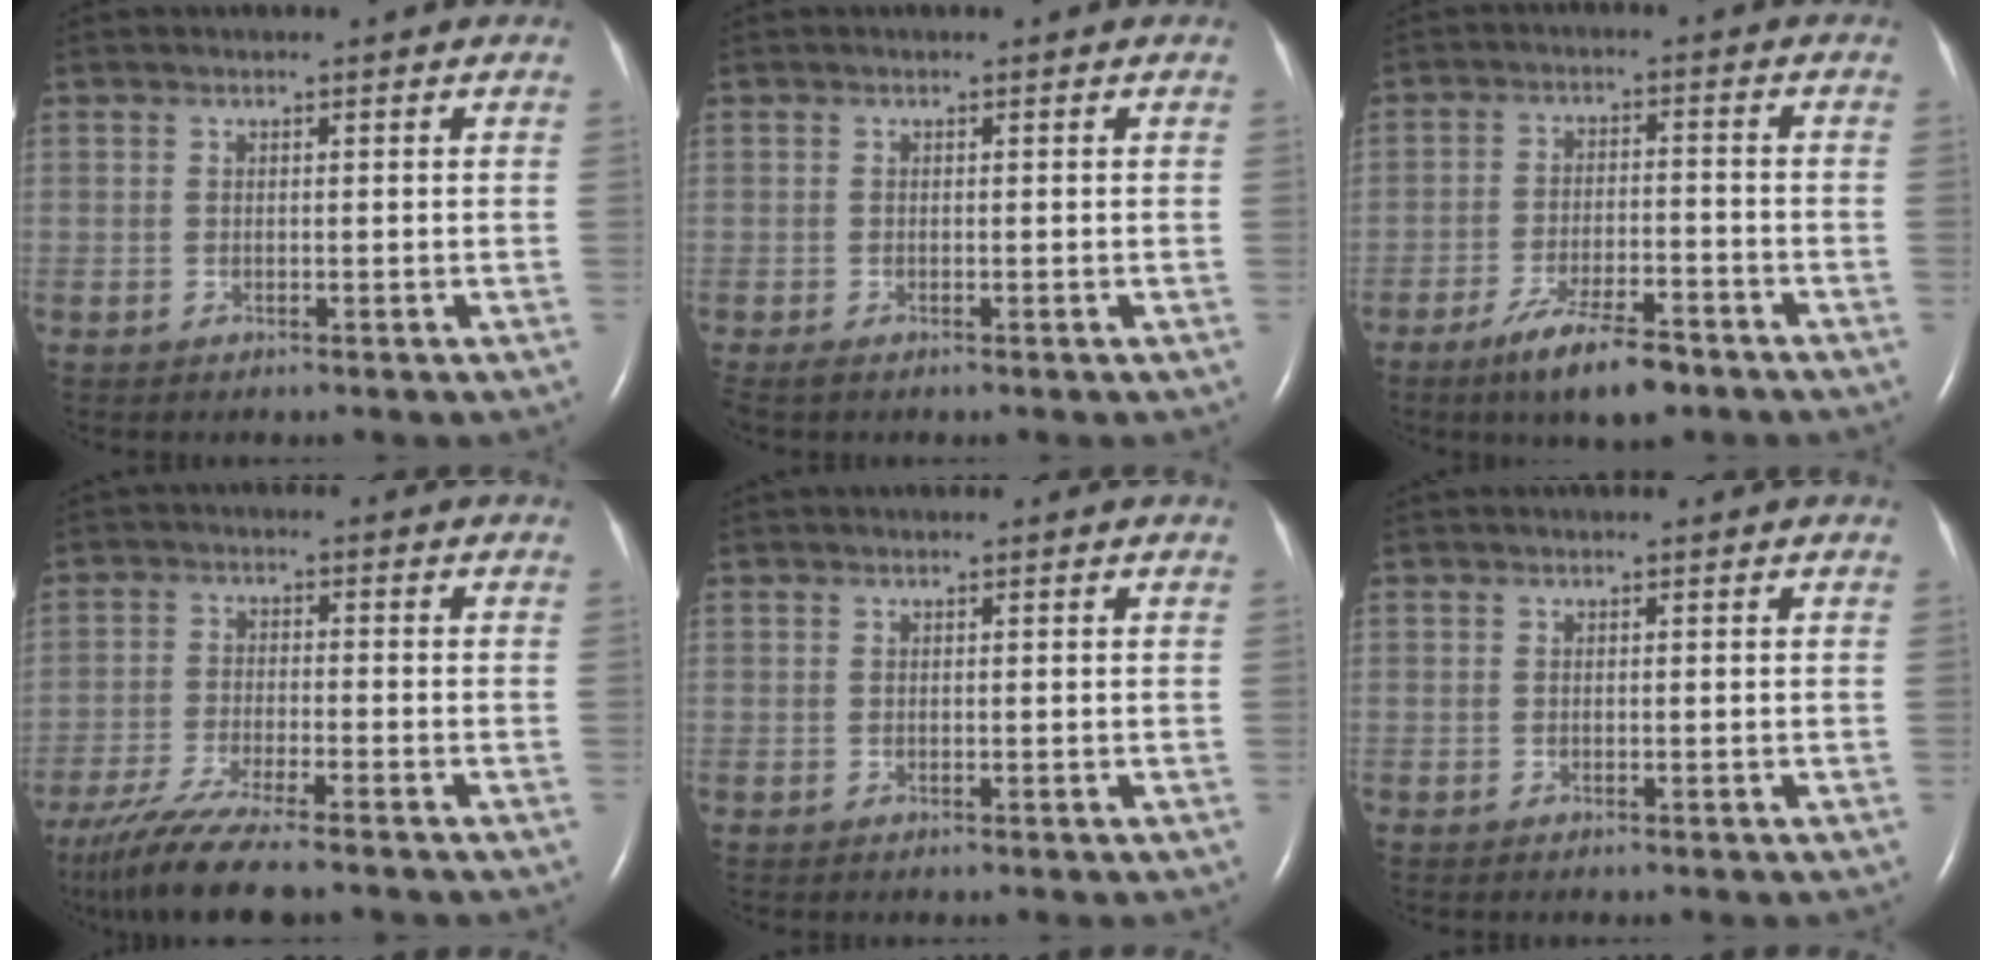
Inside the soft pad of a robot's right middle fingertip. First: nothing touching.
{"total": 1.0, "force": [-0.8, 0.3, 0.6], "torque": [-0.017, -0.004, -0.013]}
{"total": 8.8, "force": [-6.1, 1.8, 6.0], "torque": [-0.109, -0.011, -0.102]}
{"total": 10.9, "force": [-9.0, 0.3, 6.2], "torque": [-0.113, -0.030, -0.152]}
{"total": 0.0}
{"total": 0.0}